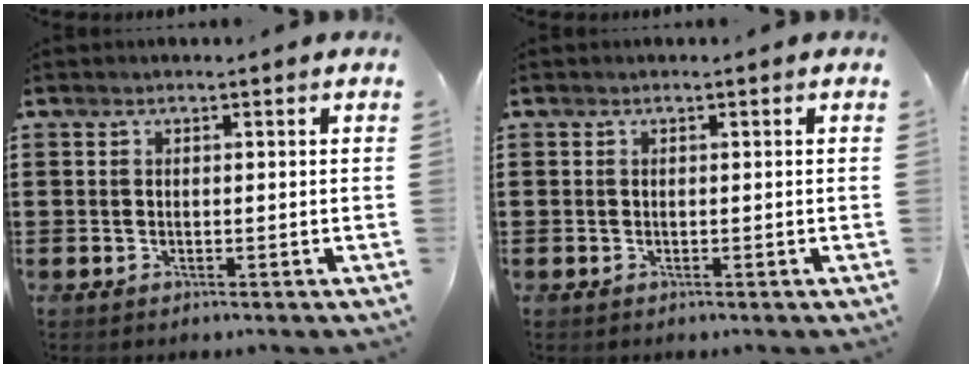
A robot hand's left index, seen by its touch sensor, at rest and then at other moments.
{"total": 0.0}